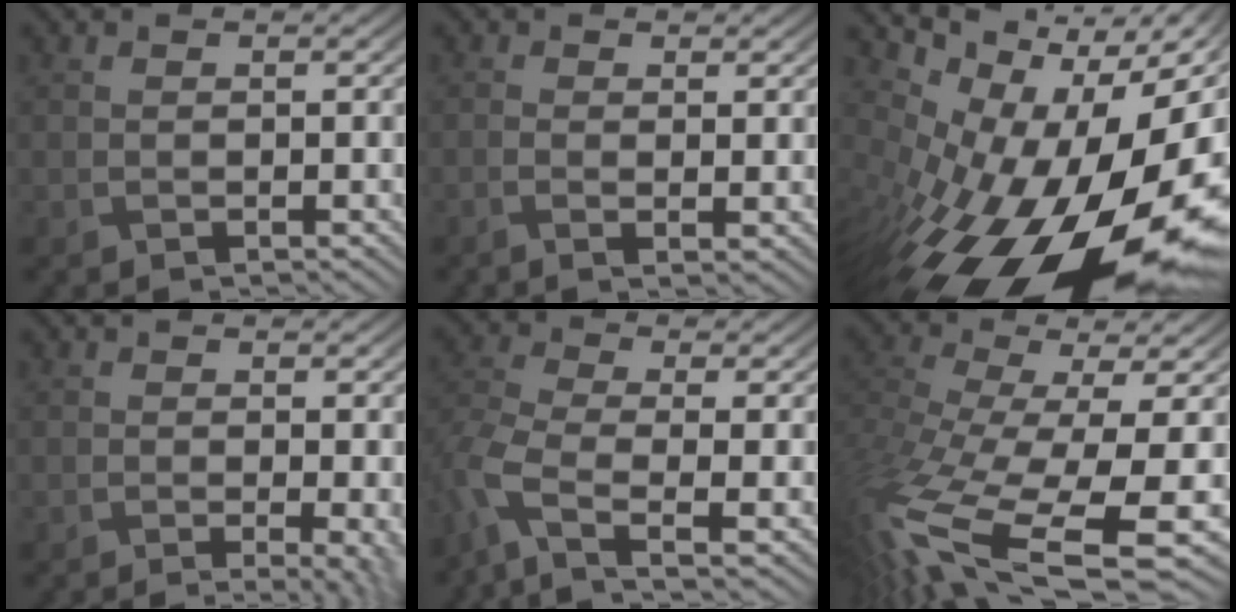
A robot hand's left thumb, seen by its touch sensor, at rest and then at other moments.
{"total": 1.5, "force": [0.3, 0.2, 1.4], "torque": [-0.023, 0.006, -0.008]}
{"total": 18.2, "force": [-2.9, 9.9, 15.1], "torque": [-0.237, -0.028, -0.043]}
{"total": 3.2, "force": [-1.2, 0.7, 2.8], "torque": [-0.039, -0.004, -0.011]}
{"total": 6.0, "force": [-2.8, 2.2, 4.9], "torque": [-0.129, -0.012, -0.068]}
{"total": 14.7, "force": [-5.2, 5.7, 12.5], "torque": [-0.333, -0.061, -0.044]}